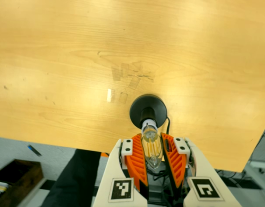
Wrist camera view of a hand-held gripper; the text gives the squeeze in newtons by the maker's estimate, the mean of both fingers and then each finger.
{"total": 10.6, "left": 10.2, "right": 11.0}